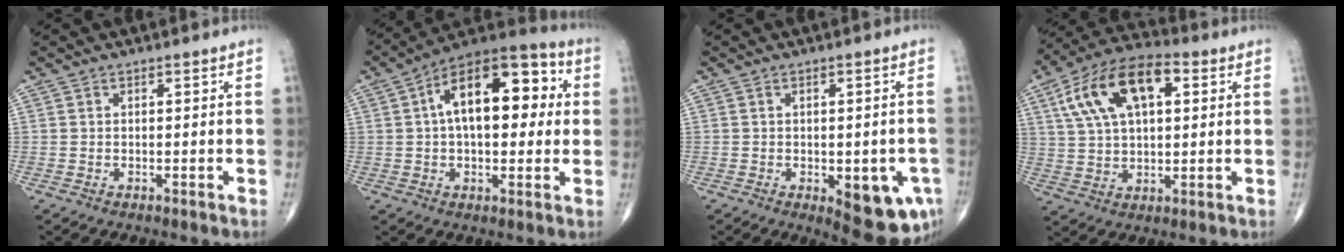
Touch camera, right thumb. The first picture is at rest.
{"total": 19.3, "force": [3.5, 10.0, 16.1], "torque": [-0.216, 0.032, 0.042]}
{"total": 11.1, "force": [-3.8, 4.7, 9.3], "torque": [-0.092, 0.000, -0.035]}
{"total": 16.5, "force": [5.5, 8.5, 13.1], "torque": [-0.230, 0.018, 0.093]}